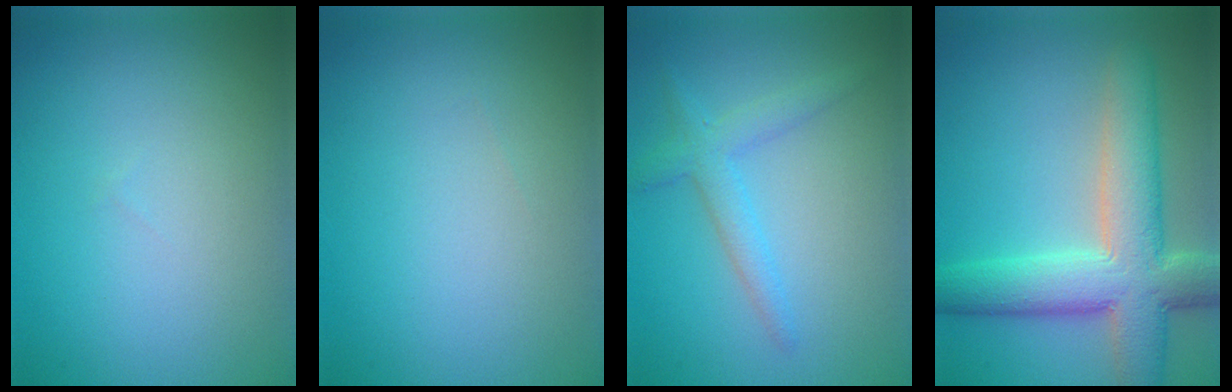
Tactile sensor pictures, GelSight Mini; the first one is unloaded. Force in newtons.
{"total": 0.0}
{"total": 2.6, "press": 2.6, "slide": 0.1}
{"total": 8.4, "press": 8.4, "slide": 0.8}